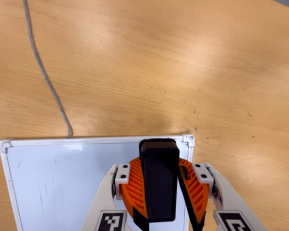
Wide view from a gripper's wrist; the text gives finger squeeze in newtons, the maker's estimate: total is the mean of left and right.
{"total": 7.9, "left": 8.2, "right": 7.5}